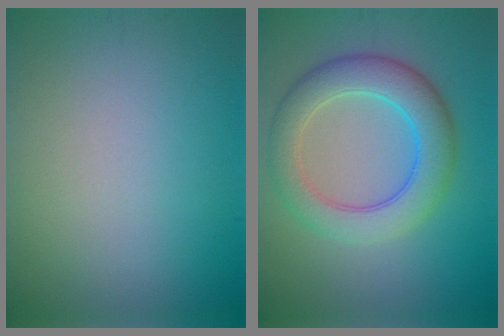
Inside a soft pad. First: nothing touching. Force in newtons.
{"total": 6.3, "press": 6.3, "slide": 0.1}